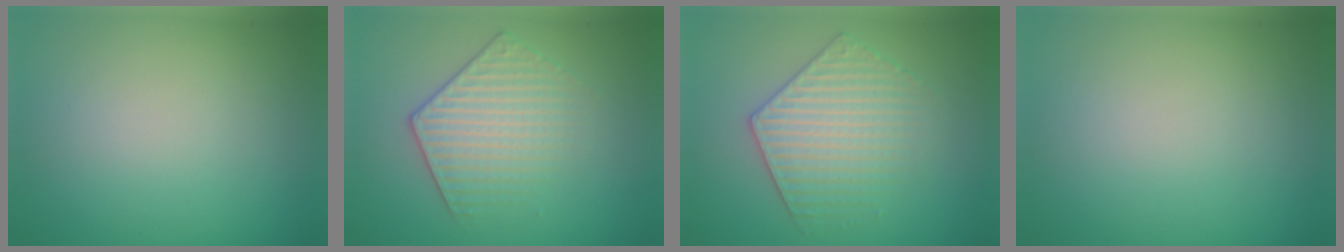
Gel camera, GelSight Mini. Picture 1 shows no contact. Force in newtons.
{"total": 3.7, "press": 3.5, "slide": 1.2}
{"total": 3.8, "press": 3.8, "slide": 0.6}
{"total": 0.0}